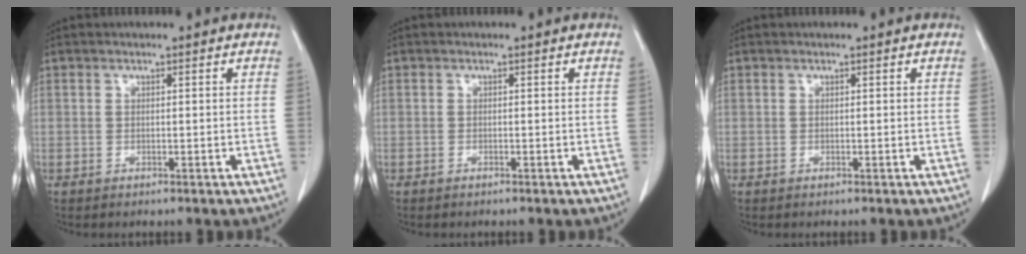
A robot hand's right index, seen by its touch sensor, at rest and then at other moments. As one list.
[{"total": 0.0}, {"total": 0.0}]